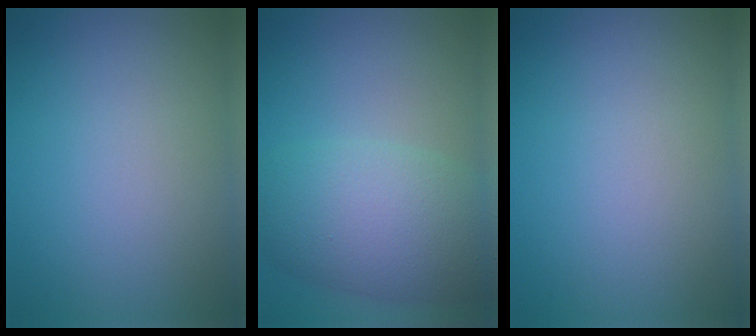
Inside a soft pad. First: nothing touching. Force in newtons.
{"total": 7.6, "press": 7.6, "slide": 0.1}
{"total": 0.0}